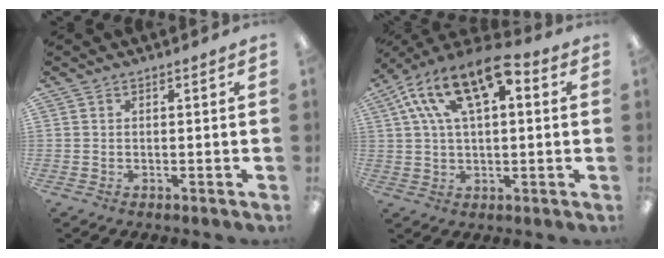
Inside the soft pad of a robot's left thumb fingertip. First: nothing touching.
{"total": 16.1, "force": [8.4, 7.2, 11.7], "torque": [-0.232, -0.032, 0.143]}